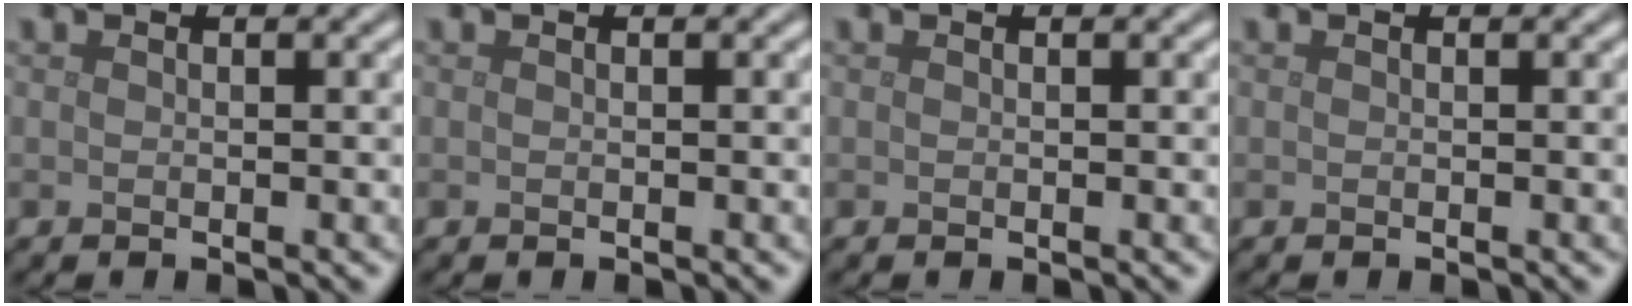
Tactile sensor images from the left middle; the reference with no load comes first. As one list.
[{"total": 0.0}, {"total": 0.0}, {"total": 0.0}]